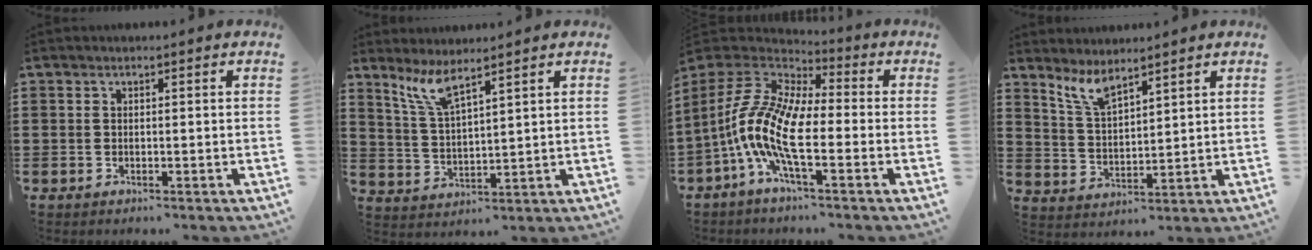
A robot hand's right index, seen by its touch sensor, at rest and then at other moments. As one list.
[{"total": 5.3, "force": [4.1, 0.5, 3.3], "torque": [-0.077, -0.009, 0.074]}, {"total": 12.8, "force": [-3.3, 4.5, 11.5], "torque": [-0.279, -0.016, -0.075]}, {"total": 5.2, "force": [4.3, 1.2, 2.5], "torque": [-0.062, -0.013, 0.080]}]